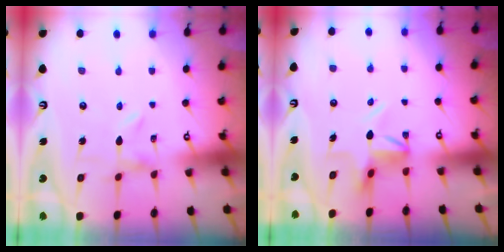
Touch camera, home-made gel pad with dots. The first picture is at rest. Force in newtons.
{"total": 5.7, "press": 5.7, "slide": 0.6}